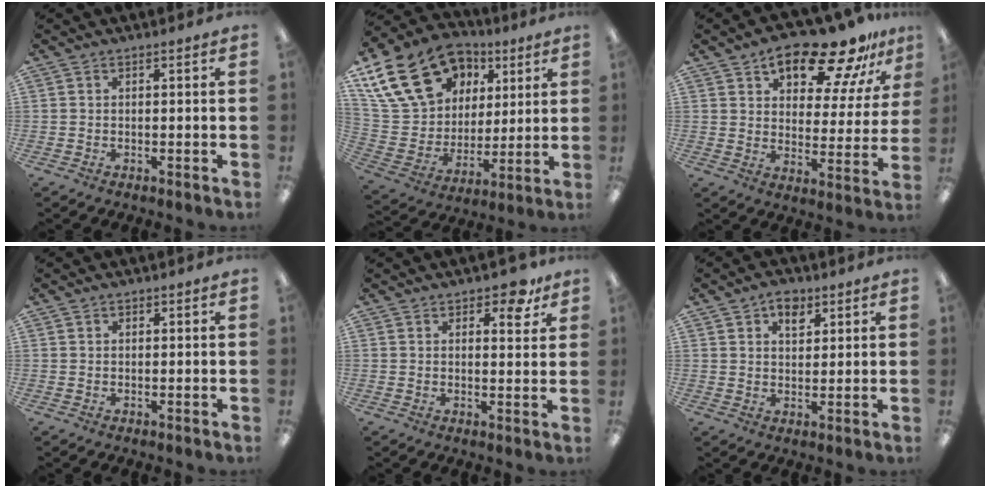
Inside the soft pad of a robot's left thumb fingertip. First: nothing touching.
{"total": 22.7, "force": [12.0, 16.0, 10.7], "torque": [-0.208, -0.037, 0.232]}
{"total": 17.8, "force": [13.5, 7.0, 9.4], "torque": [-0.149, -0.082, 0.226]}
{"total": 0.6, "force": [0.5, 0.3, 0.1], "torque": [-0.001, 0.001, 0.009]}
{"total": 5.8, "force": [4.2, 2.7, 3.1], "torque": [-0.022, -0.021, 0.066]}
{"total": 5.1, "force": [3.3, 3.0, 2.5], "torque": [-0.025, -0.011, 0.053]}